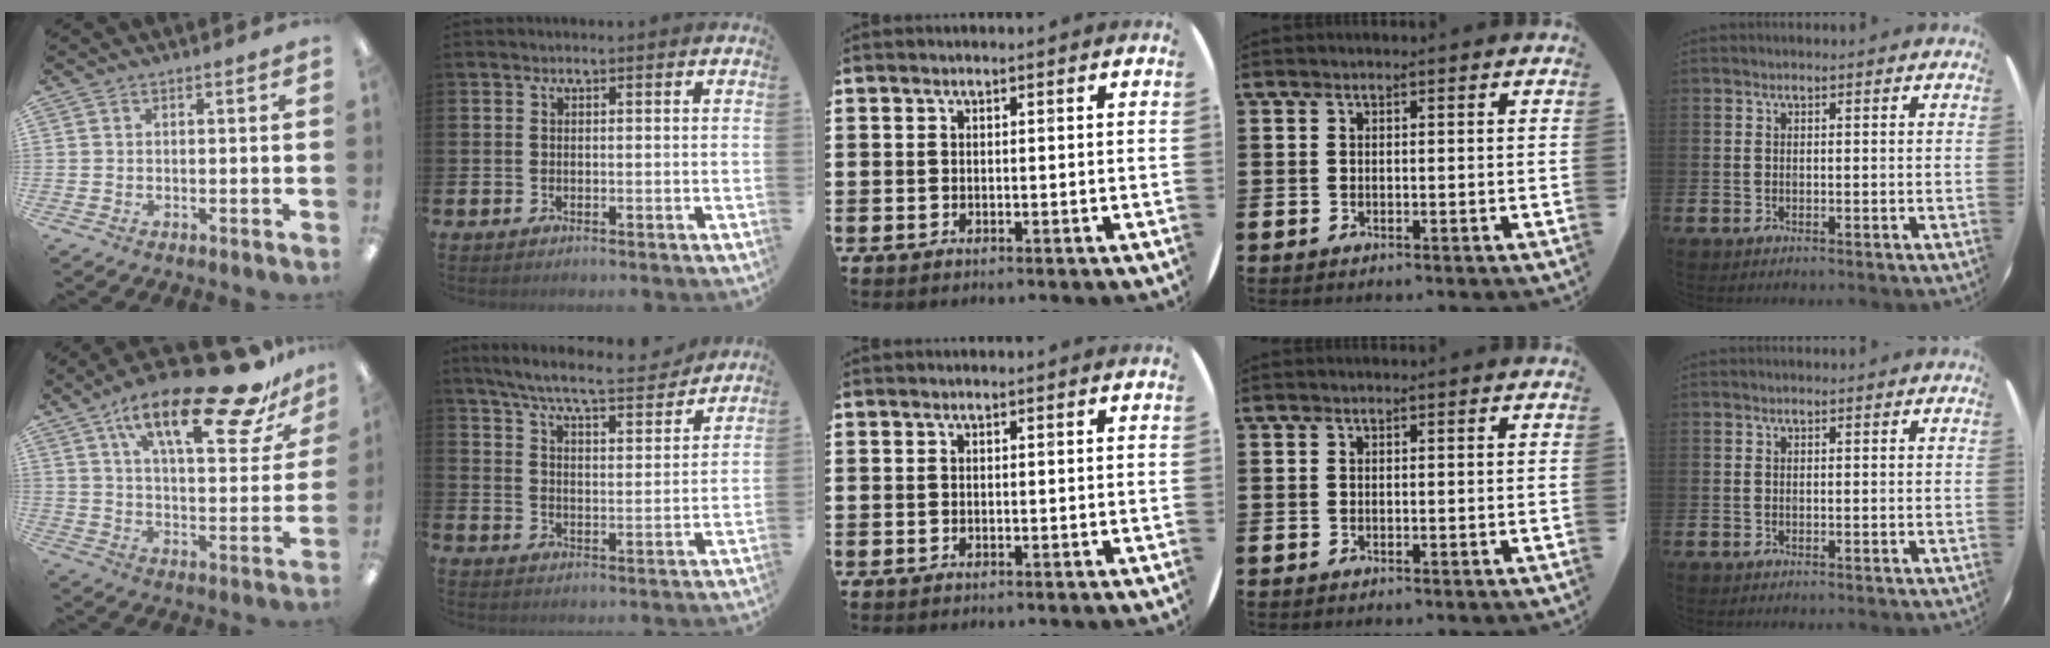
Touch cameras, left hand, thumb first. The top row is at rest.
{"thumb": {"total": 23.8, "force": [15.1, 8.0, 16.5], "torque": [-0.245, -0.088, 0.242]}, "index": {"total": 7.6, "force": [7.0, 0.6, 2.8], "torque": [-0.077, -0.045, 0.118]}}